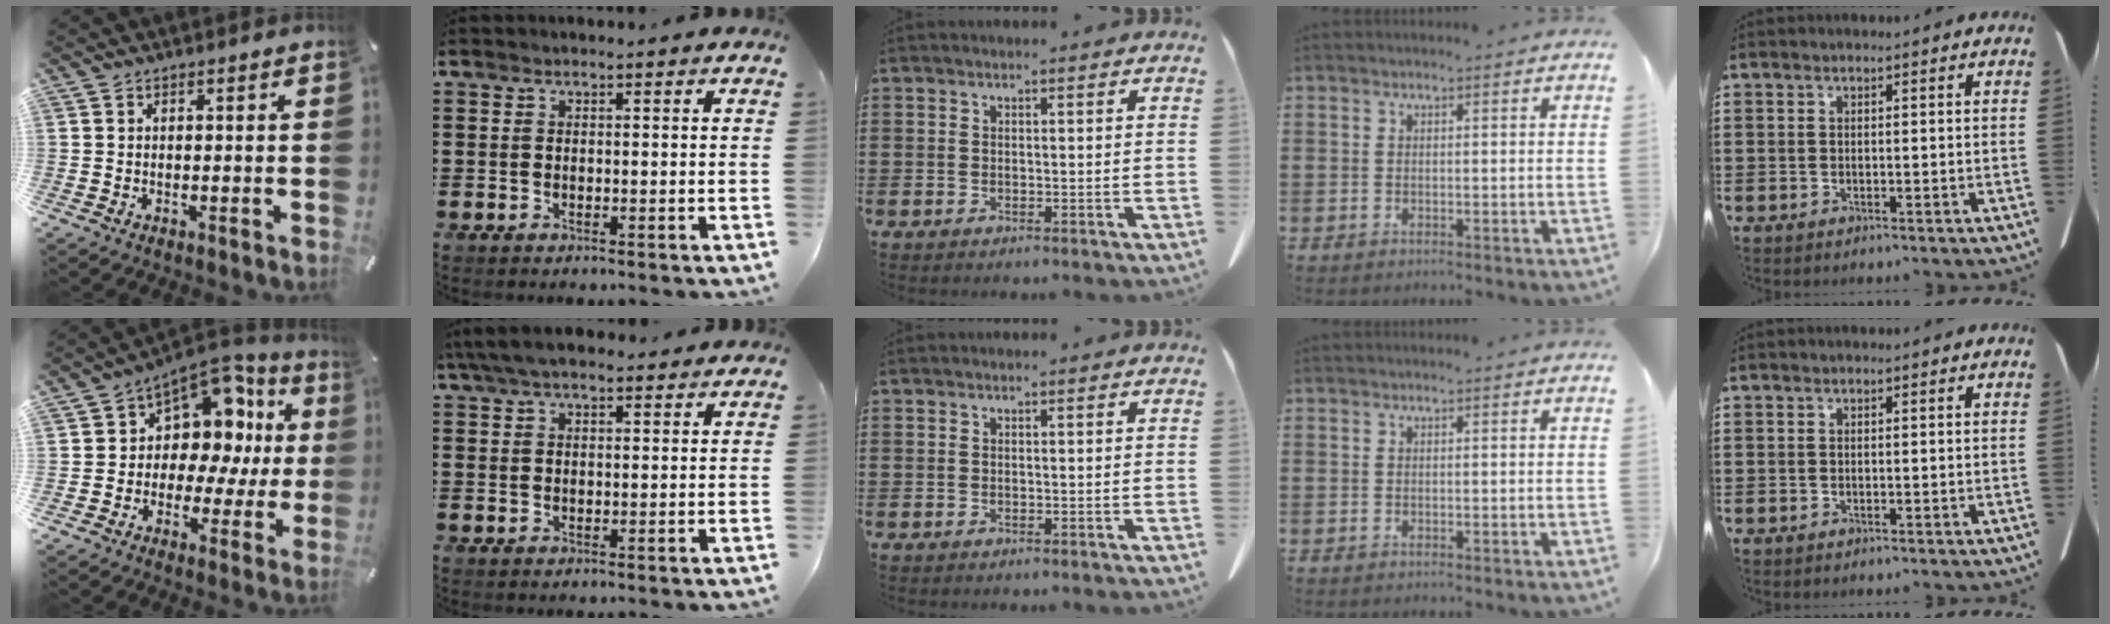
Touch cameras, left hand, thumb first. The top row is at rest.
{"thumb": {"total": 12.0, "force": [5.0, 9.0, 6.2], "torque": [-0.073, -0.061, 0.089]}, "index": {"total": 4.8, "force": [3.7, 1.4, 2.7], "torque": [-0.061, 0.003, 0.069]}}